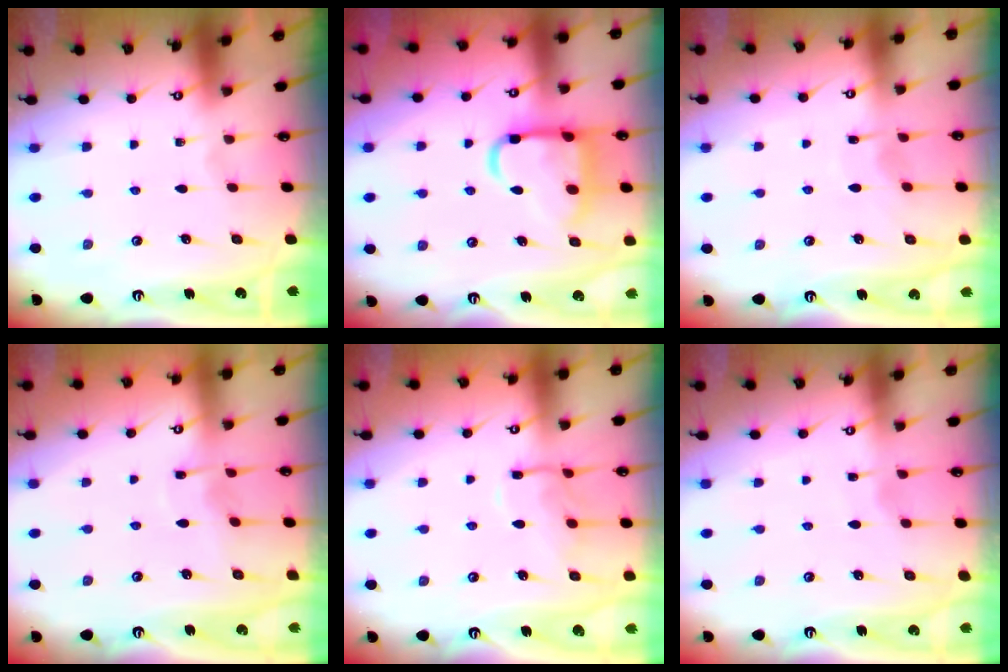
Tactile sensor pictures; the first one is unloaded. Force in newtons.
{"total": 14.8, "press": 14.7, "slide": 1.5}
{"total": 5.3, "press": 5.3, "slide": 0.5}
{"total": 2.9, "press": 2.9, "slide": 0.4}
{"total": 9.8, "press": 9.8, "slide": 0.6}
{"total": 2.2, "press": 2.2, "slide": 0.3}